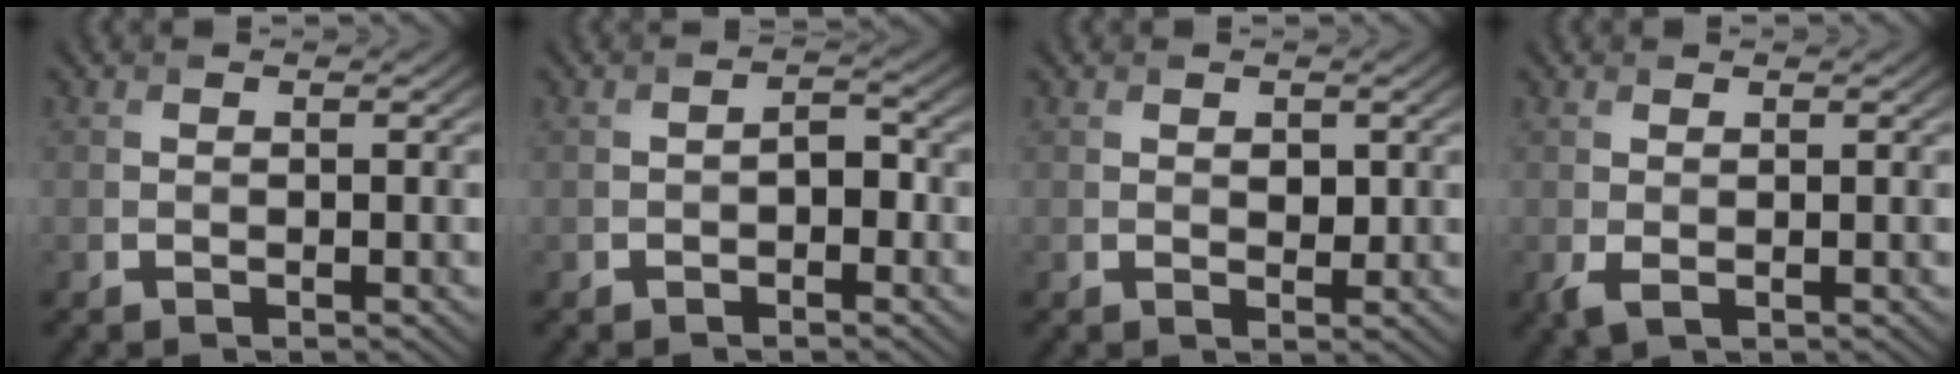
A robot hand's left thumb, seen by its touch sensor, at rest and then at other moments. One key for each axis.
{"total": 1.8, "fx": -0.9, "fy": 1.0, "fz": 1.2, "tx": -0.023, "ty": 0.001, "tz": -0.019}
{"total": 1.4, "fx": 0.4, "fy": 1.0, "fz": 1.0, "tx": -0.019, "ty": -0.005, "tz": 0.008}
{"total": 1.4, "fx": -0.2, "fy": 0.6, "fz": 1.2, "tx": -0.034, "ty": -0.003, "tz": -0.002}